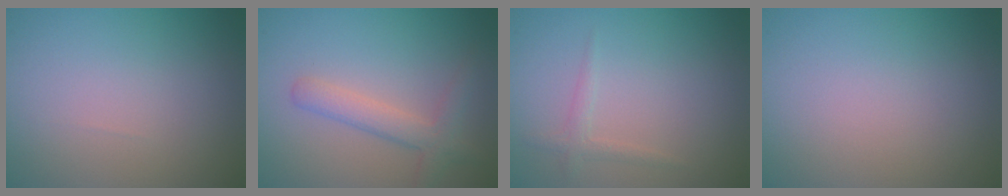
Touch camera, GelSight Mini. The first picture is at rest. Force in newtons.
{"total": 2.8, "press": 2.8, "slide": 0.1}
{"total": 1.1, "press": 1.1, "slide": 0.0}
{"total": 0.0}